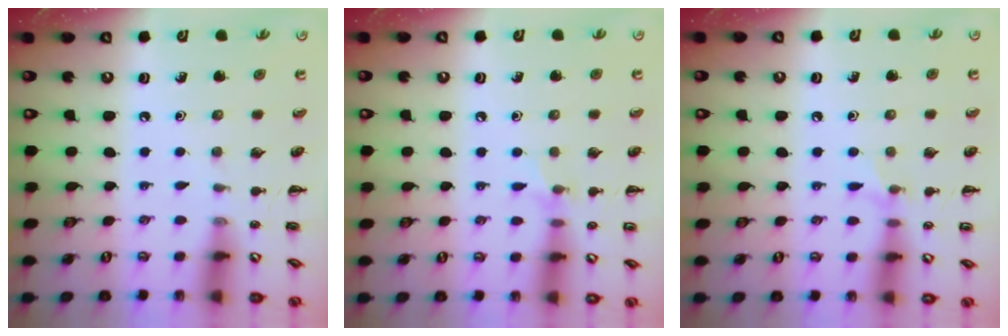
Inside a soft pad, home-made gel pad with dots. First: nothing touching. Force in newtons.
{"total": 5.6, "press": 5.4, "slide": 1.7}
{"total": 5.4, "press": 5.1, "slide": 1.9}